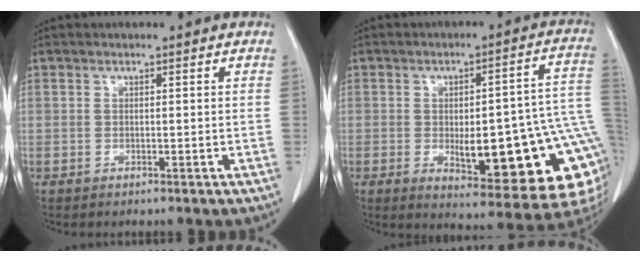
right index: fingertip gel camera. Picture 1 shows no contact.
{"total": 21.8, "force": [-3.2, 5.6, 20.8], "torque": [-0.186, 0.019, -0.019]}